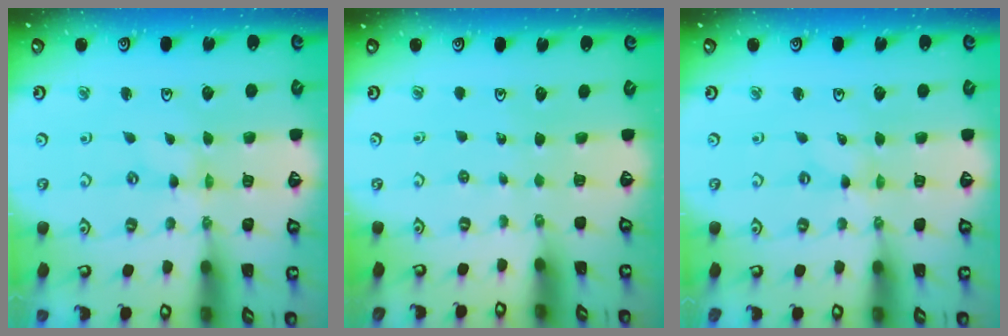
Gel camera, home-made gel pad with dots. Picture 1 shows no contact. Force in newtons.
{"total": 0.0}
{"total": 0.0}